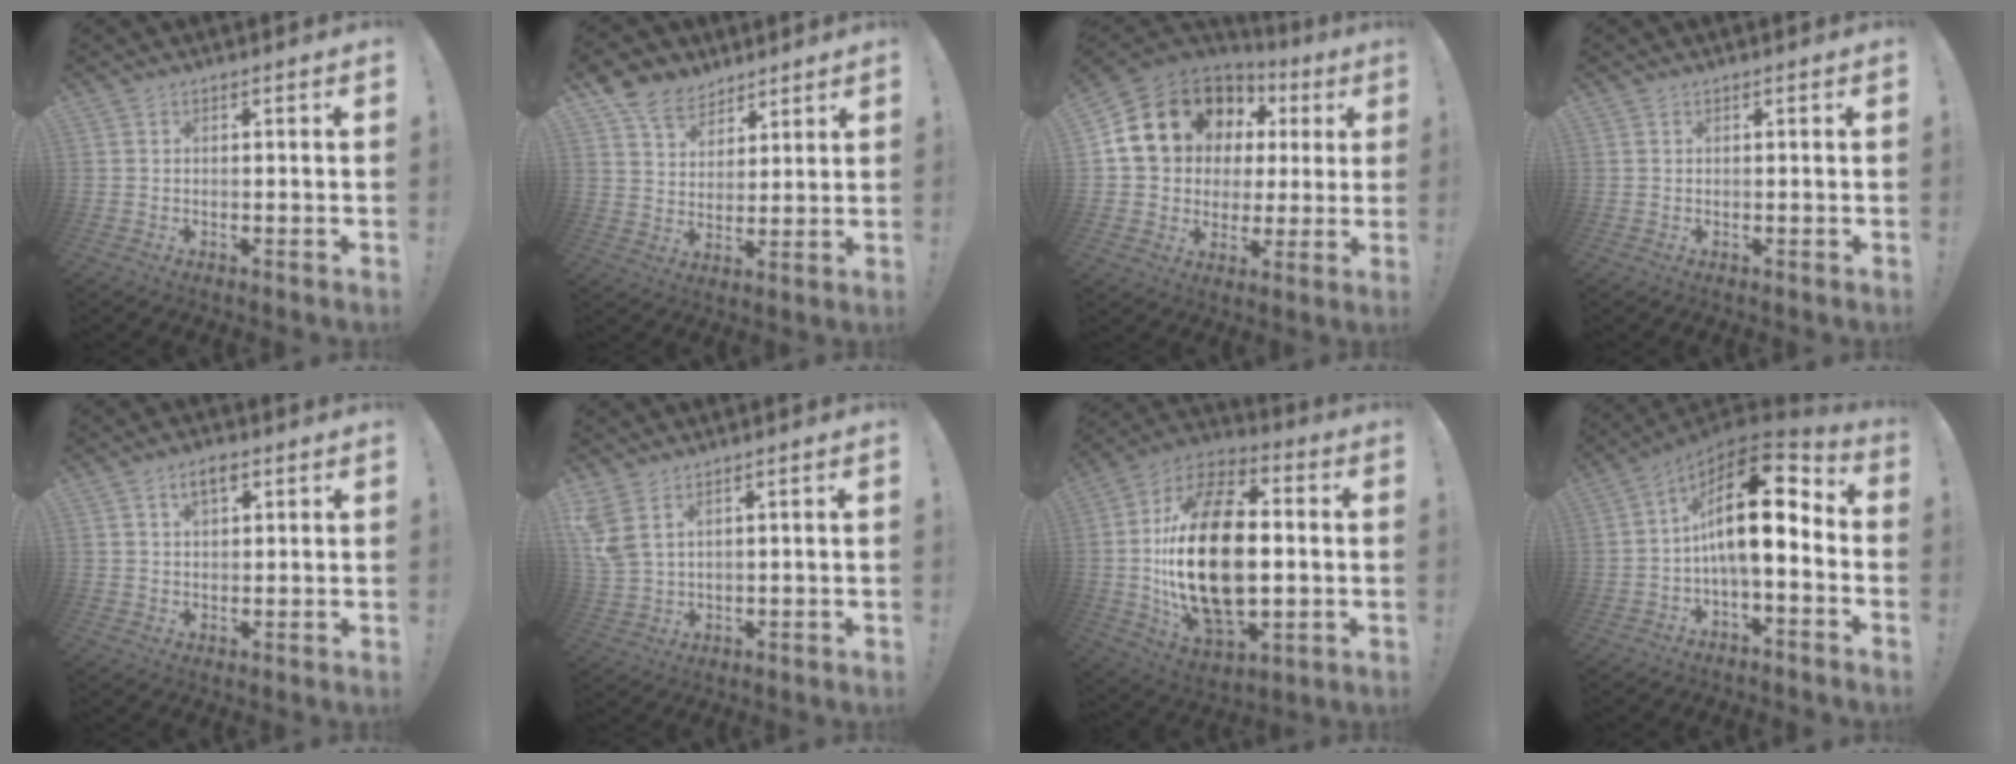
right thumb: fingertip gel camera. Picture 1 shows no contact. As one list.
[{"total": 9.5, "force": [6.8, 6.3, 2.1], "torque": [-0.039, -0.045, 0.136]}, {"total": 17.3, "force": [7.9, 13.1, 7.9], "torque": [-0.129, -0.039, 0.171]}, {"total": 0.0}, {"total": 4.4, "force": [2.3, 2.4, 2.9], "torque": [-0.043, -0.002, 0.038]}, {"total": 6.2, "force": [3.7, 2.6, 4.2], "torque": [-0.100, -0.019, 0.074]}, {"total": 28.1, "force": [-0.6, 16.2, 22.9], "torque": [-0.446, 0.005, -0.007]}, {"total": 17.3, "force": [2.8, 6.9, 15.6], "torque": [-0.265, -0.014, 0.046]}]